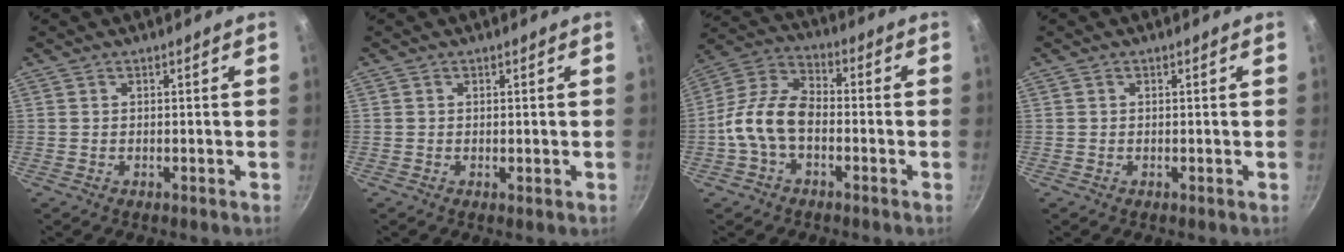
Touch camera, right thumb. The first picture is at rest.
{"total": 0.6, "force": [0.0, 0.2, 0.5], "torque": [-0.008, -0.002, 0.000]}
{"total": 11.0, "force": [-2.6, 6.8, 8.3], "torque": [-0.146, 0.044, -0.068]}
{"total": 0.0}